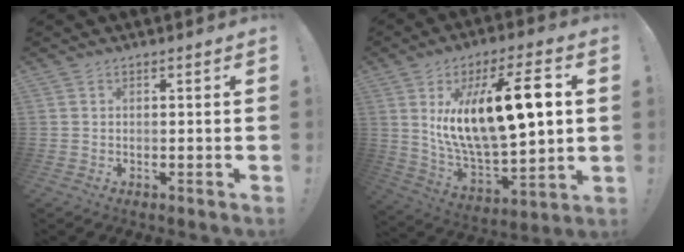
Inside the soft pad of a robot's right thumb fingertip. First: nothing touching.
{"total": 22.0, "force": [6.1, 8.3, 19.4], "torque": [-0.336, -0.032, 0.101]}